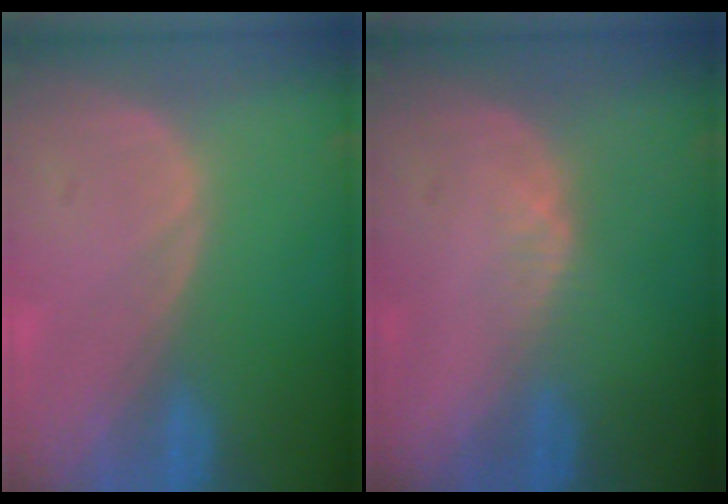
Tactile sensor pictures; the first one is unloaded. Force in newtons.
{"total": 1.4, "press": 1.2, "slide": 0.7}